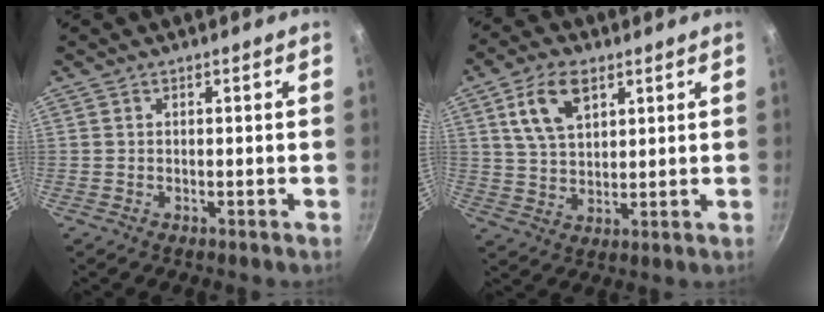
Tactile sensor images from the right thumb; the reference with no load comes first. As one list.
[{"total": 9.8, "force": [4.4, 5.6, 6.8], "torque": [-0.115, -0.008, 0.083]}]